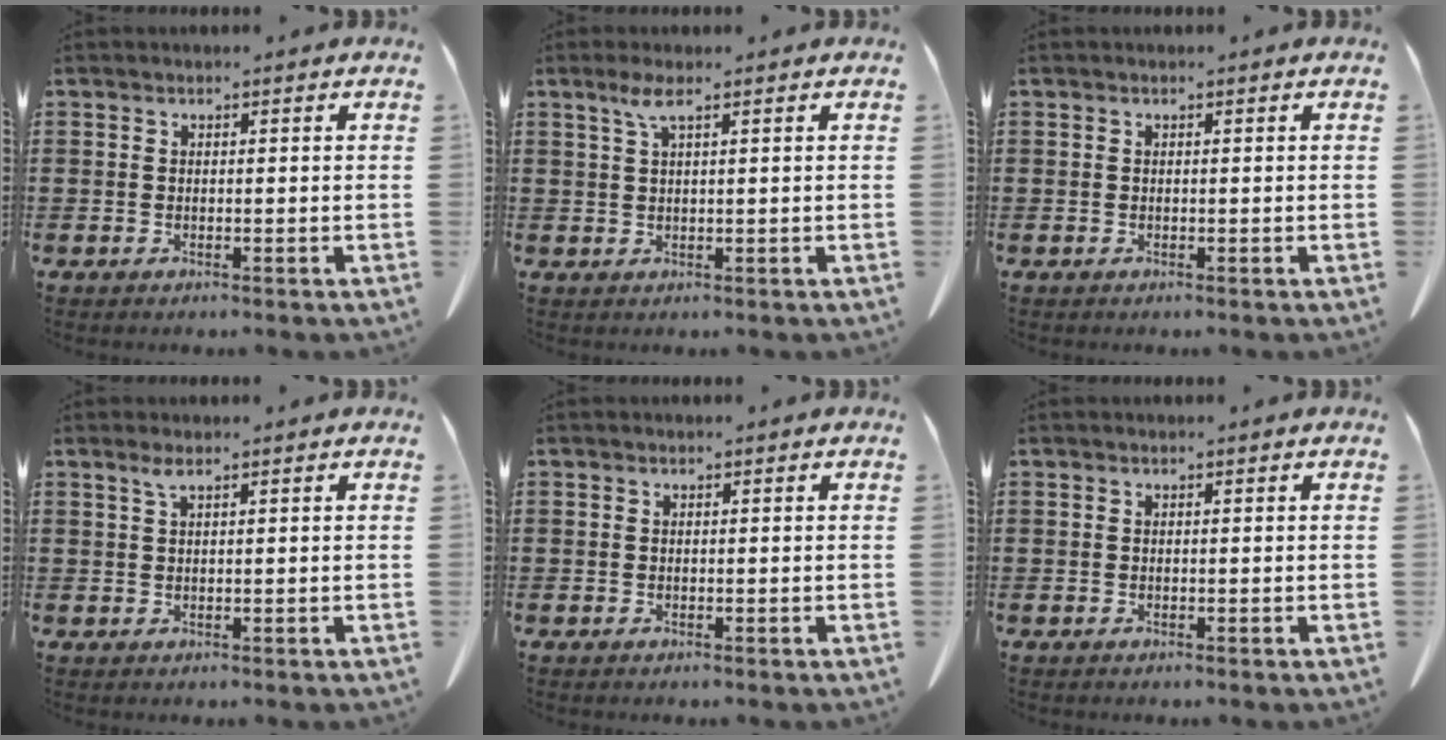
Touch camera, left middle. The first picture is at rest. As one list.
[{"total": 2.7, "force": [1.4, 0.3, 2.3], "torque": [-0.049, 0.004, 0.024]}, {"total": 0.0}, {"total": 1.6, "force": [0.9, 0.2, 1.3], "torque": [-0.029, 0.002, 0.015]}, {"total": 0.0}, {"total": 0.0}]